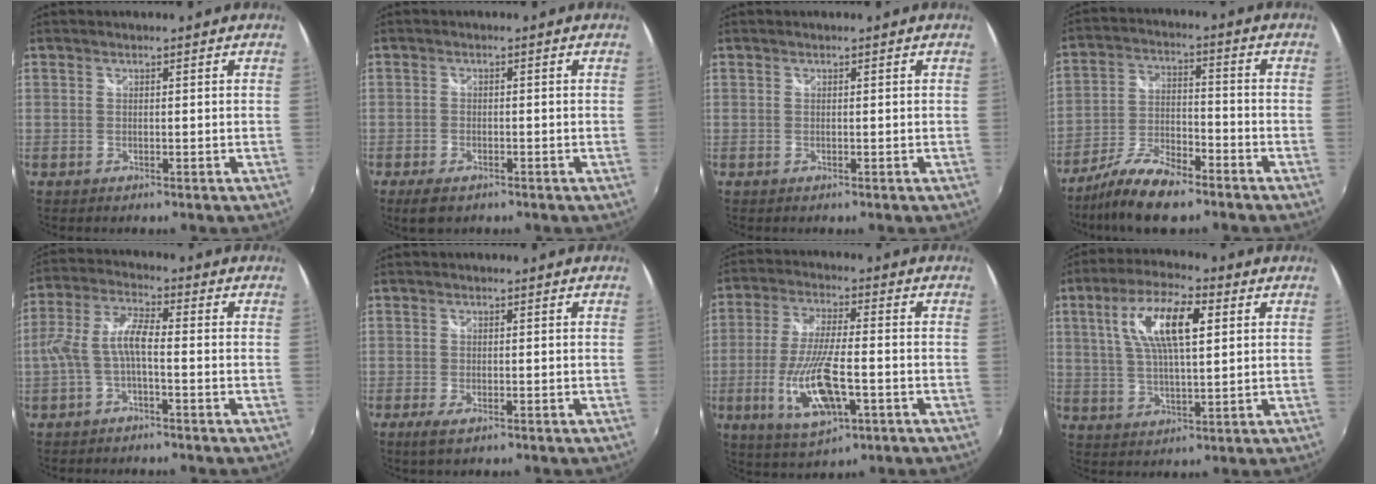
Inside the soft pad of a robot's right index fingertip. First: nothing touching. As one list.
[{"total": 4.3, "force": [-2.9, 2.0, 2.4], "torque": [-0.060, -0.013, -0.050]}, {"total": 0.0}, {"total": 12.0, "force": [-9.1, 3.4, 6.9], "torque": [-0.149, -0.012, -0.172]}, {"total": 6.3, "force": [-2.0, 1.6, 5.8], "torque": [-0.133, 0.013, -0.037]}, {"total": 2.8, "force": [-1.6, 0.8, 2.1], "torque": [-0.044, -0.010, -0.029]}, {"total": 13.7, "force": [-4.3, 4.3, 12.2], "torque": [-0.250, -0.020, -0.074]}, {"total": 12.2, "force": [3.8, 4.0, 10.9], "torque": [-0.203, 0.017, 0.070]}]